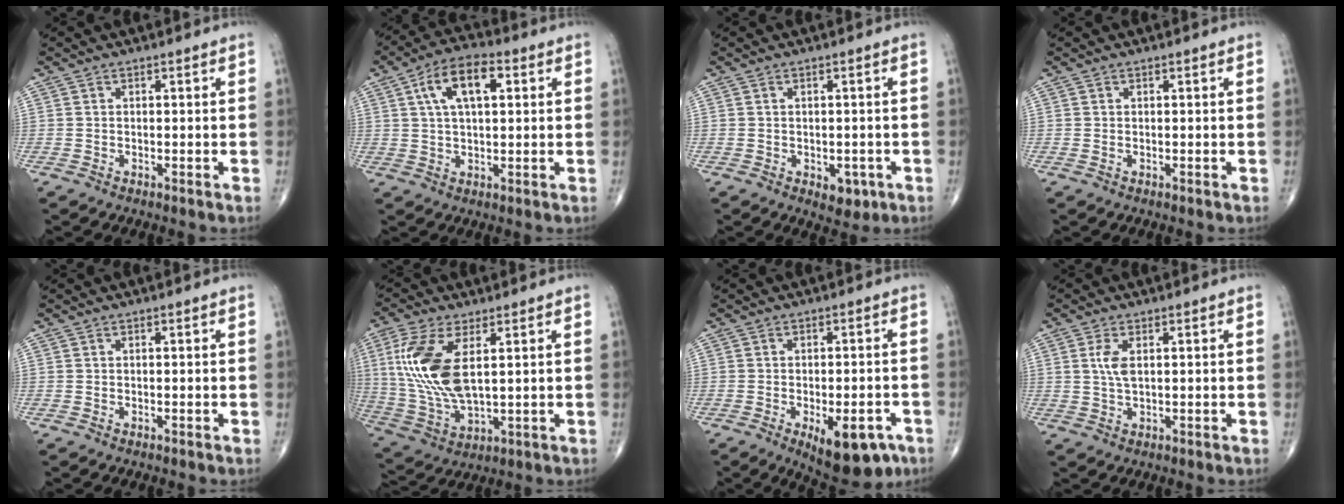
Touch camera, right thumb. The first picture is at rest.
{"total": 10.5, "force": [3.3, 4.9, 8.6], "torque": [-0.149, 0.014, 0.053]}
{"total": 3.7, "force": [-1.3, 2.3, 2.6], "torque": [-0.012, 0.002, -0.009]}
{"total": 0.0}
{"total": 0.0}
{"total": 15.1, "force": [3.5, 6.8, 13.1], "torque": [-0.289, -0.012, 0.080]}
{"total": 11.7, "force": [-5.6, 5.0, 9.0], "torque": [-0.101, 0.012, -0.068]}
{"total": 3.4, "force": [0.9, 1.4, 3.0], "torque": [-0.067, -0.001, 0.021]}